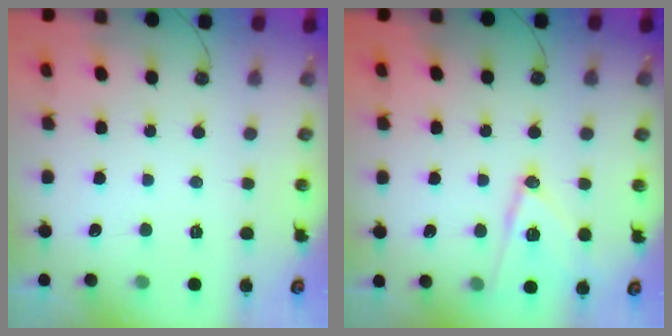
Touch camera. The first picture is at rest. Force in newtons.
{"total": 12.8, "press": 12.8, "slide": 0.5}